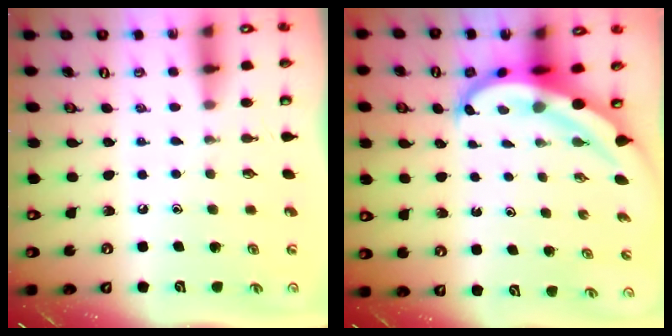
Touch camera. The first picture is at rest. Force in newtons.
{"total": 5.9, "press": 5.8, "slide": 0.6}